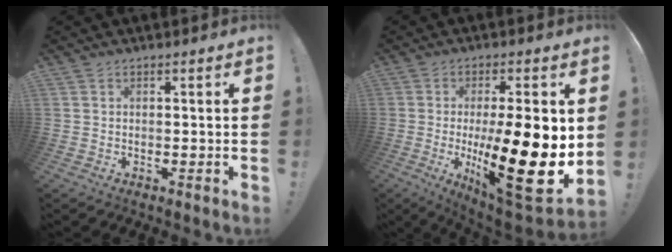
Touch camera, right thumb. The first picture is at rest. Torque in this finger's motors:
{"motor_torque": [2.49, 2.52, 2.76, -0.01, 0.23]}